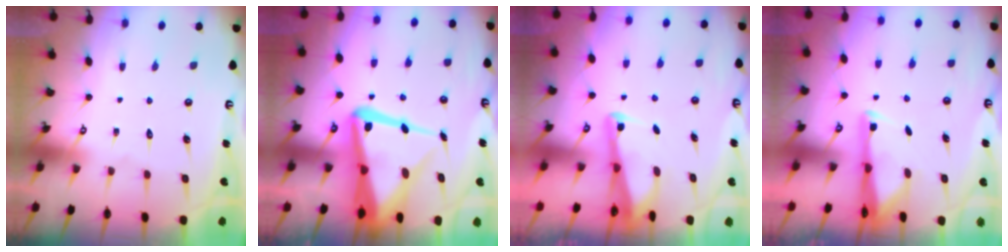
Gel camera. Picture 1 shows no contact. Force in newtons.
{"total": 15.0, "press": 14.9, "slide": 1.5}
{"total": 2.8, "press": 2.8, "slide": 0.3}
{"total": 3.0, "press": 2.9, "slide": 0.4}